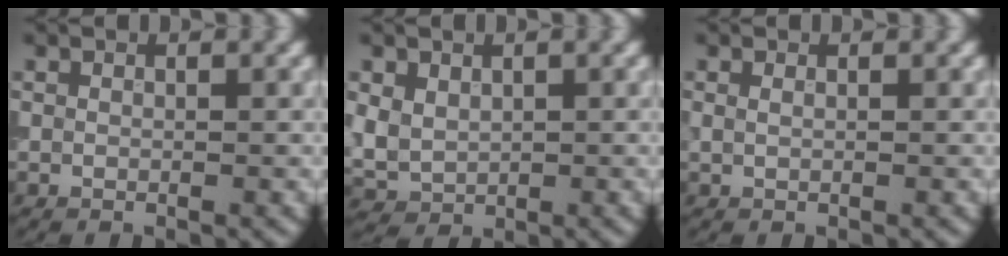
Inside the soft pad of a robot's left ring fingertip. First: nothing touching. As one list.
[{"total": 3.1, "force": [0.8, 2.5, 1.6], "torque": [-0.041, -0.004, 0.021]}, {"total": 0.7, "force": [0.3, 0.3, 0.4], "torque": [-0.008, -0.003, 0.004]}]